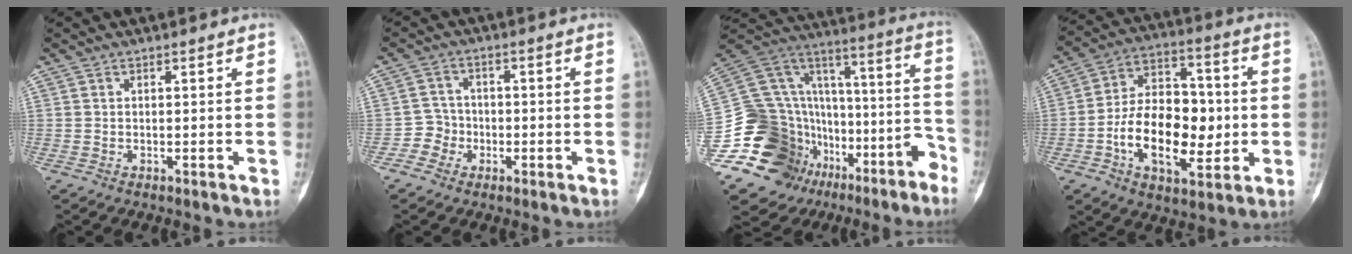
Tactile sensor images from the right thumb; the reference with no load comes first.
{"total": 3.8, "force": [-1.6, 3.4, -0.1], "torque": [0.031, 0.015, -0.040]}
{"total": 30.5, "force": [-16.8, 20.0, 15.9], "torque": [-0.245, 0.157, -0.256]}
{"total": 18.5, "force": [-2.7, 11.1, 14.5], "torque": [-0.208, 0.028, -0.041]}